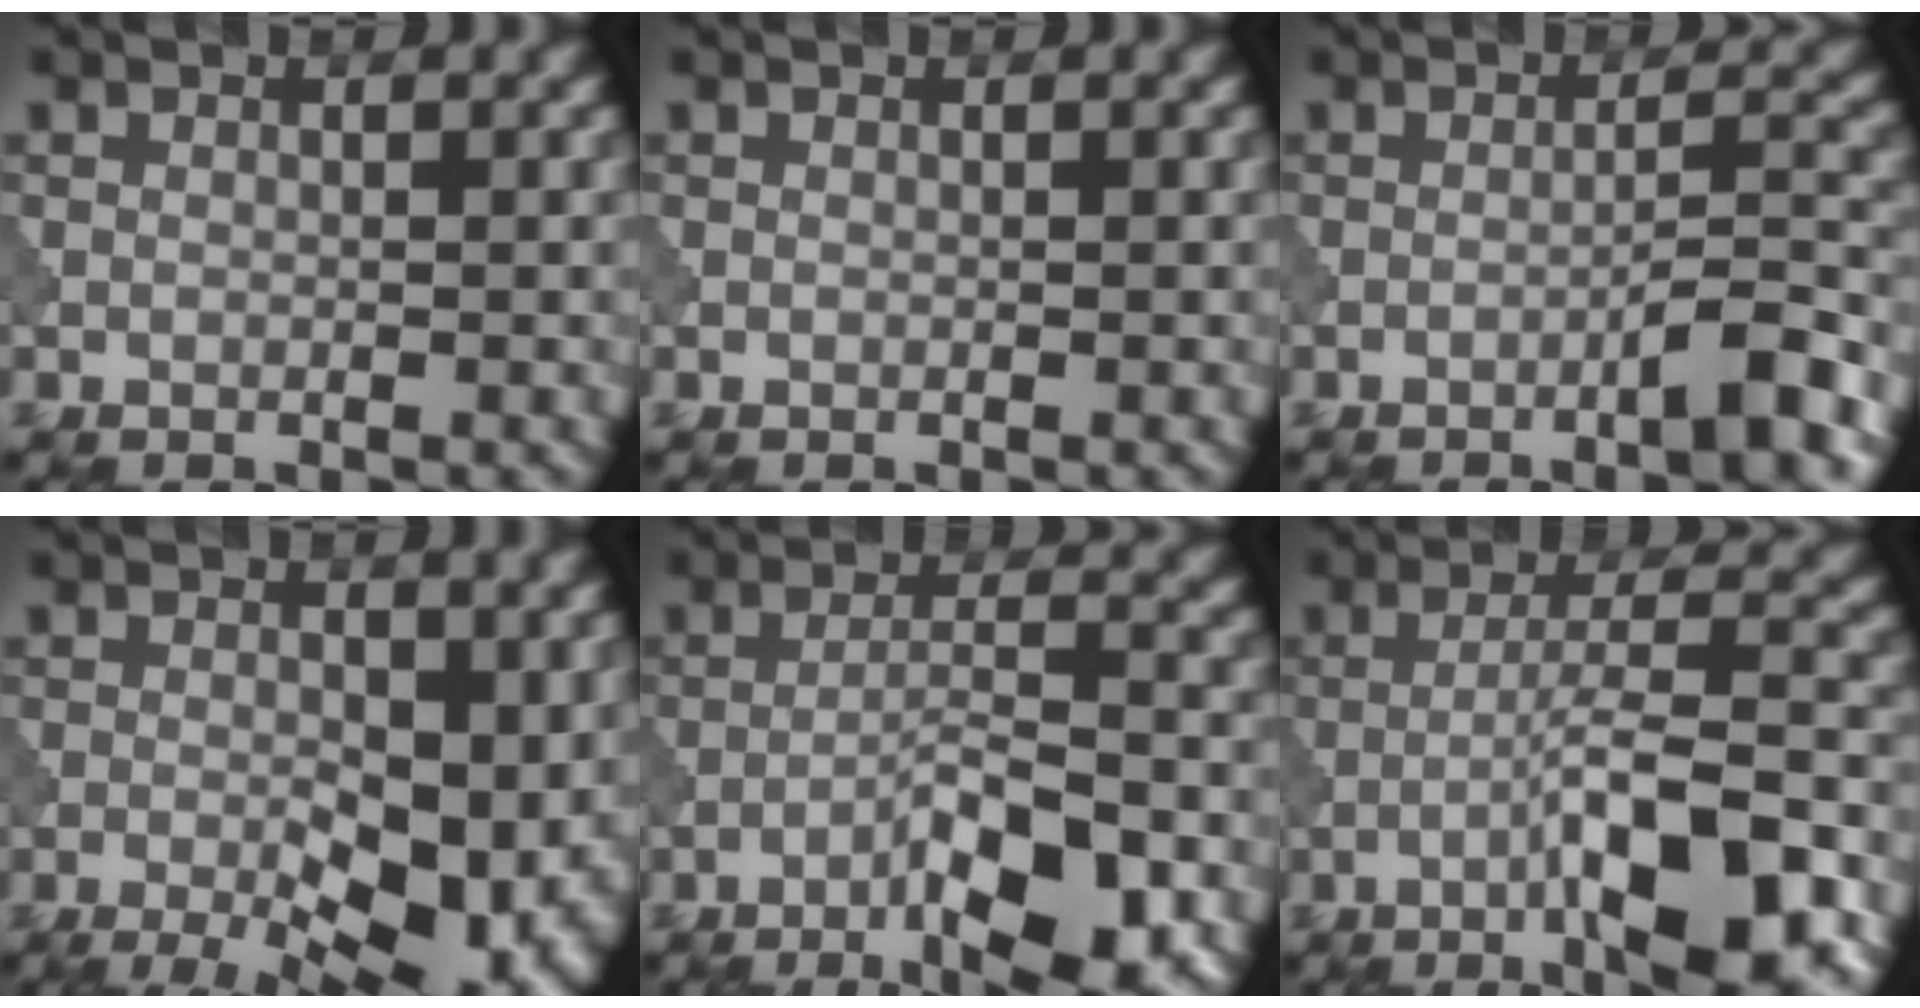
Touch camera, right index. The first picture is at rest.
{"total": 0.0}
{"total": 4.2, "force": [-2.4, 0.4, 3.4], "torque": [-0.048, 0.017, -0.046]}
{"total": 11.7, "force": [-3.3, 5.6, 9.7], "torque": [-0.121, -0.008, -0.050]}
{"total": 7.9, "force": [-4.3, 1.7, 6.4], "torque": [-0.102, 0.010, -0.069]}
{"total": 9.6, "force": [-4.2, 2.0, 8.4], "torque": [-0.132, 0.014, -0.071]}